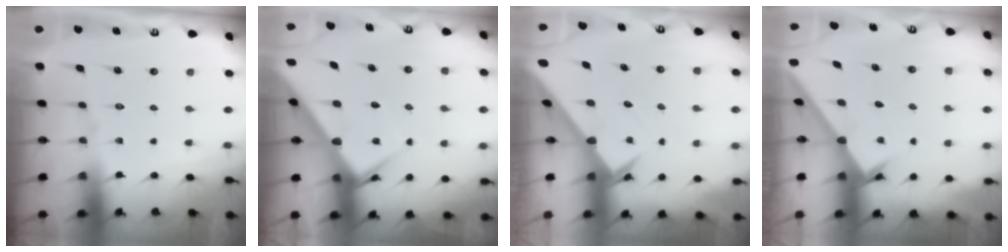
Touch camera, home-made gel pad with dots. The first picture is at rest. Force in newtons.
{"total": 6.9, "press": 6.9, "slide": 0.5}
{"total": 2.7, "press": 2.7, "slide": 0.2}
{"total": 1.9, "press": 1.9, "slide": 0.1}